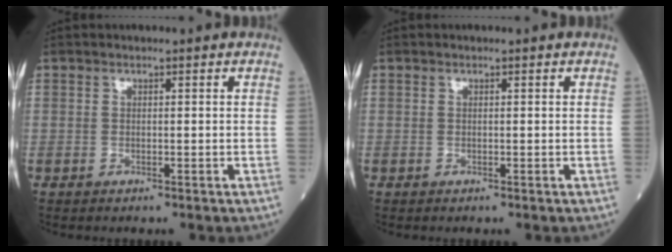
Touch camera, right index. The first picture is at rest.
{"total": 0.0}